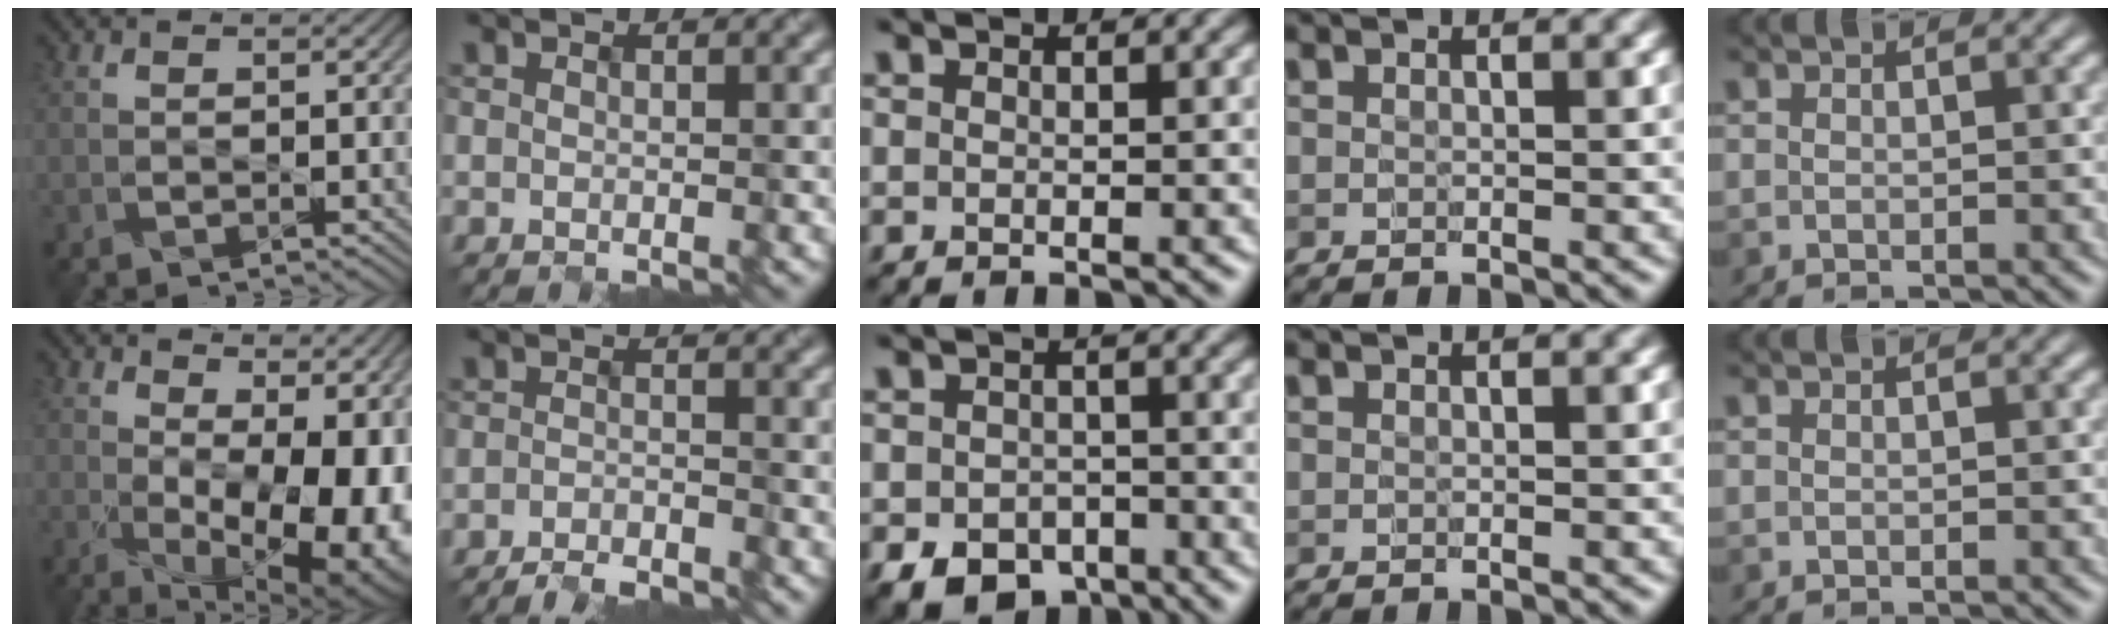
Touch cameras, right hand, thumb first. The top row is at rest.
{"thumb": {"total": 17.1, "force": [0.0, 8.5, 14.9], "torque": [-0.168, -0.010, 0.032]}, "index": {"total": 2.8, "force": [-2.5, 0.3, 1.1], "torque": [-0.012, 0.001, -0.049]}, "middle": {"total": 5.0, "force": [-2.9, 3.4, 2.3], "torque": [-0.042, -0.013, -0.045]}}